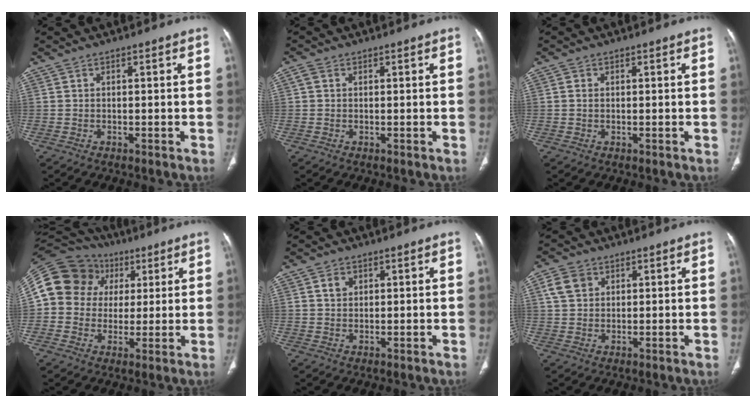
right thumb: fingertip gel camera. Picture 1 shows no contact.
{"total": 1.4, "force": [0.4, 1.1, 0.7], "torque": [-0.015, 0.005, 0.006]}
{"total": 1.0, "force": [0.1, 0.8, 0.6], "torque": [-0.011, 0.001, 0.003]}
{"total": 17.3, "force": [3.9, 15.4, 7.0], "torque": [-0.122, 0.038, 0.068]}
{"total": 2.4, "force": [1.0, 1.9, 1.2], "torque": [-0.010, -0.002, 0.018]}
{"total": 4.9, "force": [1.9, 3.8, 2.4], "torque": [-0.033, 0.001, 0.039]}